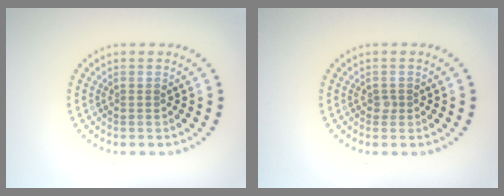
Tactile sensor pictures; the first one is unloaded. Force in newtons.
{"total": 0.7, "press": 0.5, "slide": 0.4}